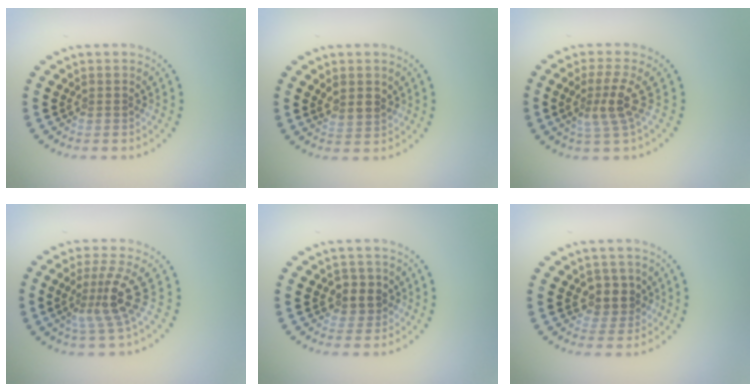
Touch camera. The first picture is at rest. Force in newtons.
{"total": 2.0, "press": 1.8, "slide": 1.0}
{"total": 2.9, "press": 2.3, "slide": 1.9}
{"total": 3.9, "press": 2.6, "slide": 2.8}
{"total": 2.4, "press": 2.2, "slide": 0.9}
{"total": 2.6, "press": 2.3, "slide": 1.3}